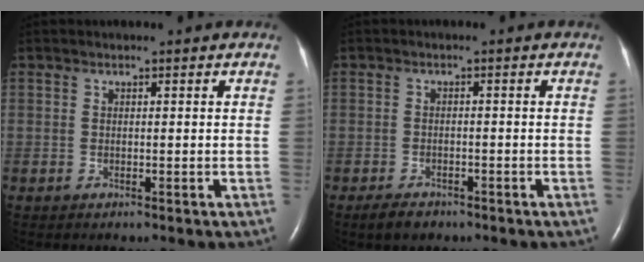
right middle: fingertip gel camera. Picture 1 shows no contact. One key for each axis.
{"total": 2.7, "fx": -2.1, "fy": 1.4, "fz": 1.2, "tx": -0.029, "ty": -0.002, "tz": -0.028}